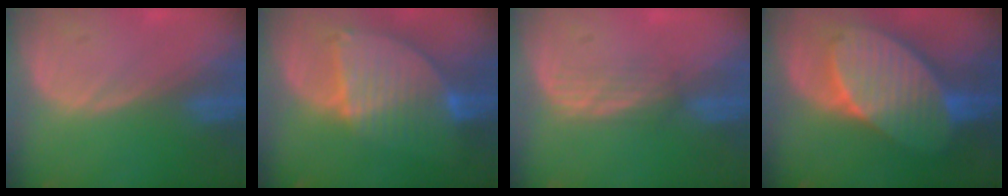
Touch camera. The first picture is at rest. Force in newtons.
{"total": 8.7, "press": 7.6, "slide": 4.2}
{"total": 2.9, "press": 2.6, "slide": 1.2}
{"total": 10.9, "press": 10.9, "slide": 0.8}